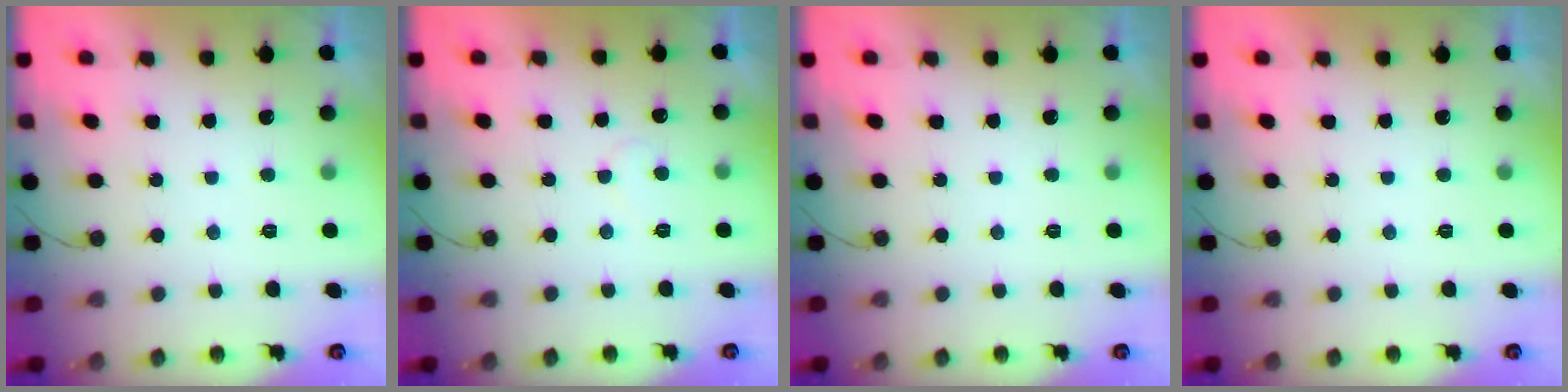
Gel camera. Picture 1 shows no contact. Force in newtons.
{"total": 4.5, "press": 4.5, "slide": 0.3}
{"total": 0.0}
{"total": 1.7, "press": 1.7, "slide": 0.1}